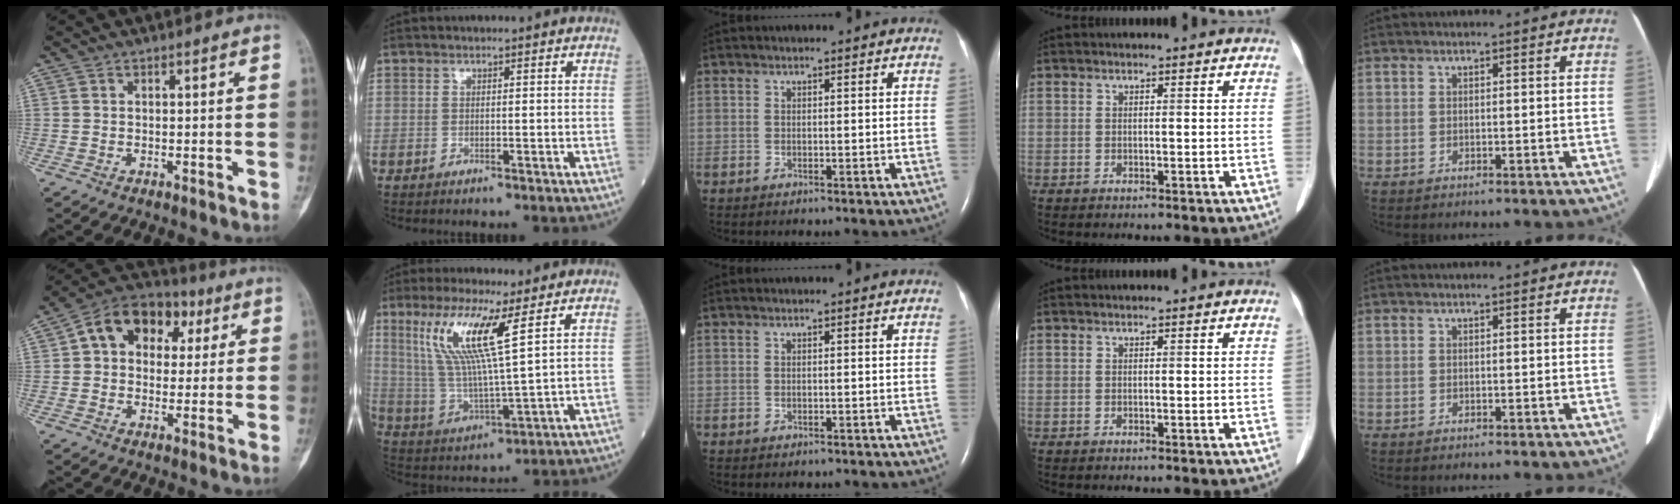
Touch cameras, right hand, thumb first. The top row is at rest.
{"thumb": {"total": 14.1, "force": [3.9, 10.5, 8.6], "torque": [-0.094, 0.021, 0.052]}, "index": {"total": 12.0, "force": [5.6, 0.1, 10.7], "torque": [-0.231, -0.003, 0.113]}, "middle": {"total": 1.1, "force": [-0.9, 0.4, 0.3], "torque": [-0.011, -0.001, -0.010]}}